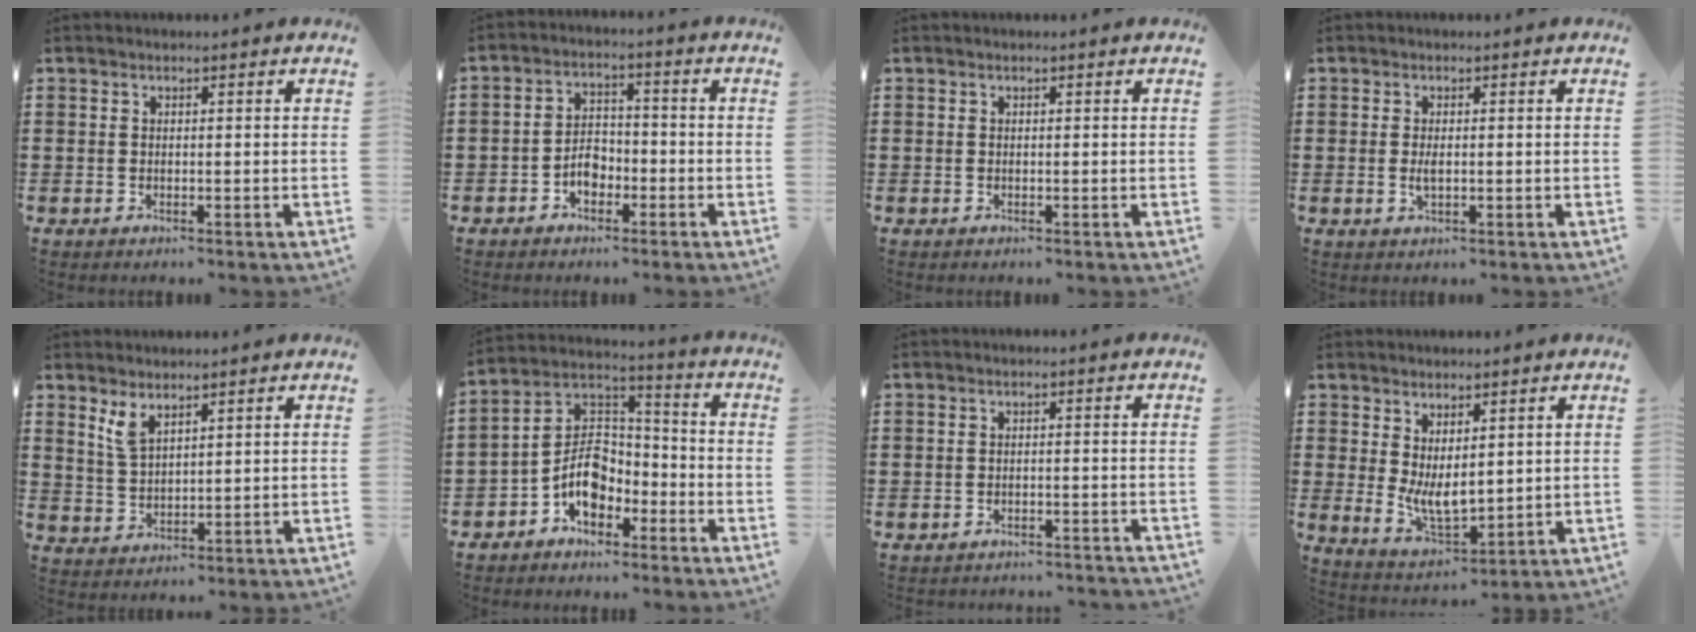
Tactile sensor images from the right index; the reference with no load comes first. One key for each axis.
{"total": 3.8, "fx": -1.9, "fy": 2.6, "fz": 2.1, "tx": -0.044, "ty": 0.003, "tz": -0.036}
{"total": 0.0}
{"total": 1.8, "fx": 0.0, "fy": 0.6, "fz": 1.7, "tx": -0.043, "ty": -0.006, "tz": -0.001}
{"total": 3.6, "fx": 2.5, "fy": 1.3, "fz": 2.2, "tx": -0.049, "ty": 0.003, "tz": 0.045}
{"total": 7.9, "fx": -3.4, "fy": 5.2, "fz": 4.8, "tx": -0.113, "ty": 0.001, "tz": -0.069}
{"total": 1.9, "fx": -1.9, "fy": 0.1, "fz": 0.1, "tx": -0.008, "ty": 0.001, "tz": -0.039}
{"total": 5.3, "fx": 1.5, "fy": 2.7, "fz": 4.3, "tx": -0.098, "ty": -0.010, "tz": 0.032}